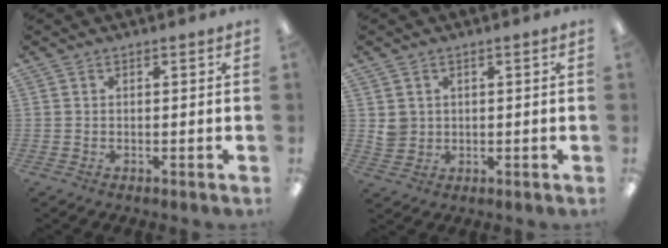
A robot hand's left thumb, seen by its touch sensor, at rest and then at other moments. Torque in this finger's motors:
{"motor_torque": [-0.19, 0.20, 0.28, -0.27, 0.00]}